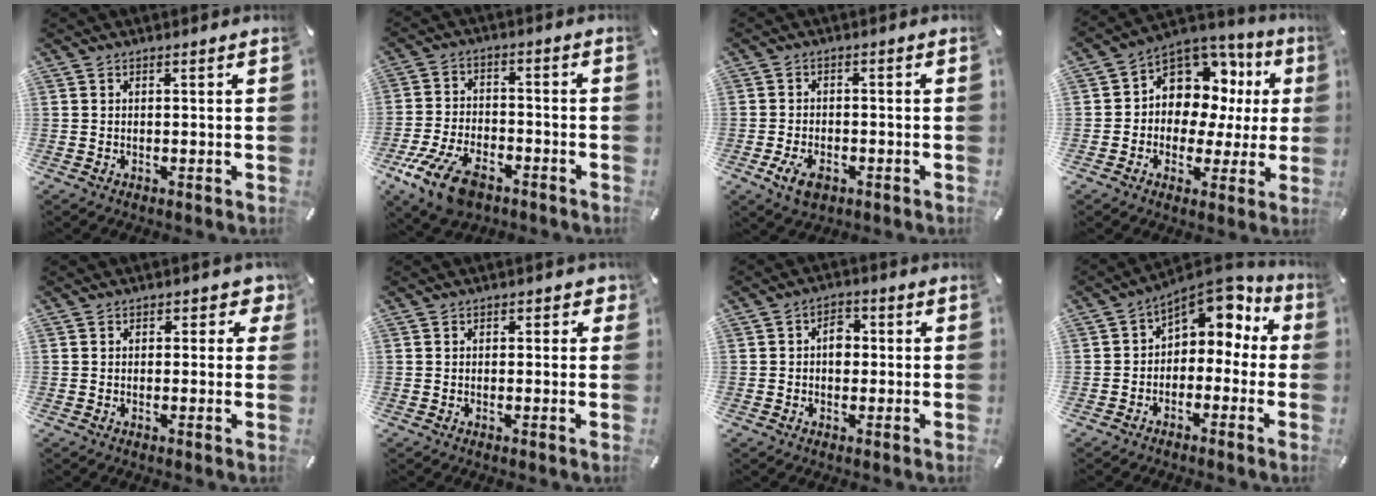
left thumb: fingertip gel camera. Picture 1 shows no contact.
{"total": 12.2, "force": [-7.4, 6.3, 7.4], "torque": [-0.149, 0.036, -0.135]}
{"total": 5.3, "force": [-2.7, 3.3, 3.2], "torque": [-0.070, 0.012, -0.050]}
{"total": 10.8, "force": [4.0, 9.0, 4.6], "torque": [-0.081, -0.040, 0.076]}
{"total": 2.9, "force": [0.7, 2.1, 1.9], "torque": [-0.014, 0.001, 0.005]}
{"total": 1.5, "force": [0.1, 1.3, 0.8], "torque": [-0.001, 0.001, -0.004]}
{"total": 4.7, "force": [0.0, 3.4, 3.2], "torque": [-0.037, 0.003, -0.006]}
{"total": 7.5, "force": [3.9, 5.4, 3.2], "torque": [-0.051, -0.032, 0.071]}